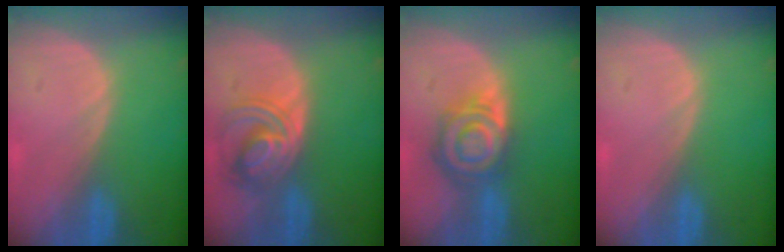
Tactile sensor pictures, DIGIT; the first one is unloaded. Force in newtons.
{"total": 6.4, "press": 6.3, "slide": 0.7}
{"total": 7.9, "press": 7.1, "slide": 3.6}
{"total": 0.0}